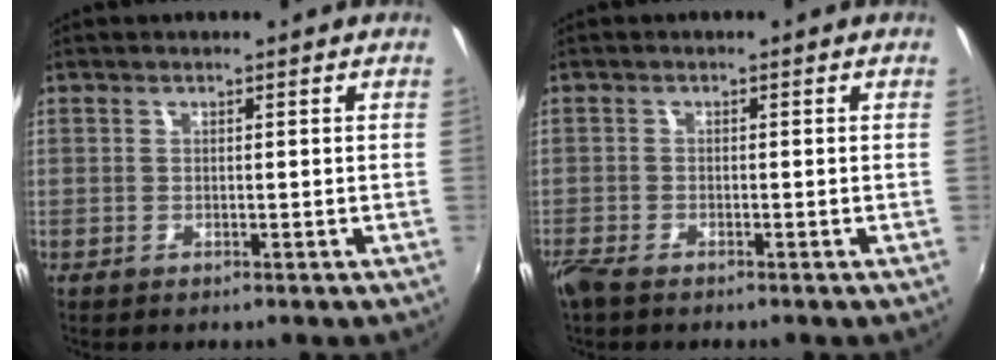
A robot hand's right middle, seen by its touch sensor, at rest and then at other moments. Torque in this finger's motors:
{"motor_torque": [1.07, -1.07, 0.32, 0.21]}